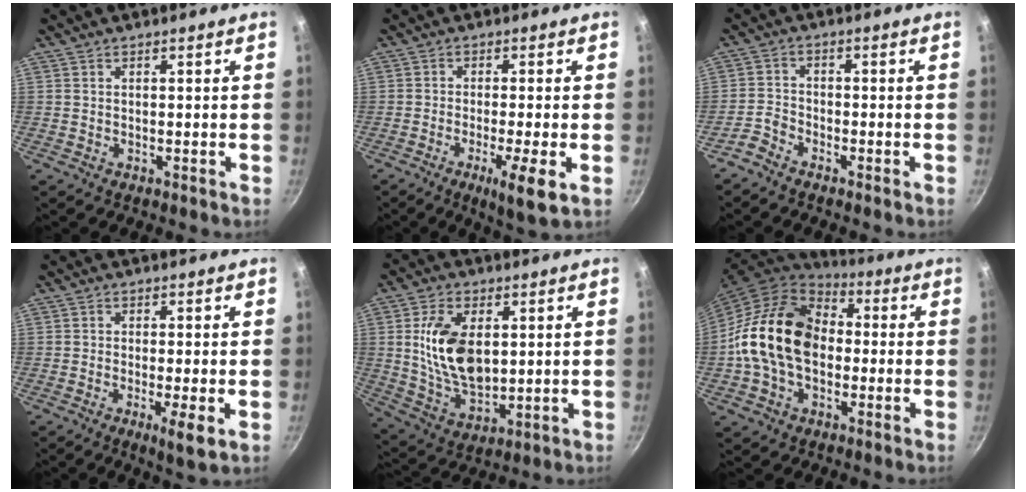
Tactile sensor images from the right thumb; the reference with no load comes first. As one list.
[{"total": 7.3, "force": [-2.5, 0.8, 6.8], "torque": [-0.118, 0.000, -0.039]}, {"total": 3.1, "force": [-2.6, 1.5, 0.9], "torque": [-0.021, 0.024, -0.060]}, {"total": 4.7, "force": [-1.4, 0.6, 4.5], "torque": [-0.080, -0.005, -0.022]}, {"total": 14.4, "force": [2.4, 8.6, 11.3], "torque": [-0.193, -0.016, 0.053]}, {"total": 19.1, "force": [-0.6, 13.6, 13.4], "torque": [-0.215, 0.038, -0.025]}]